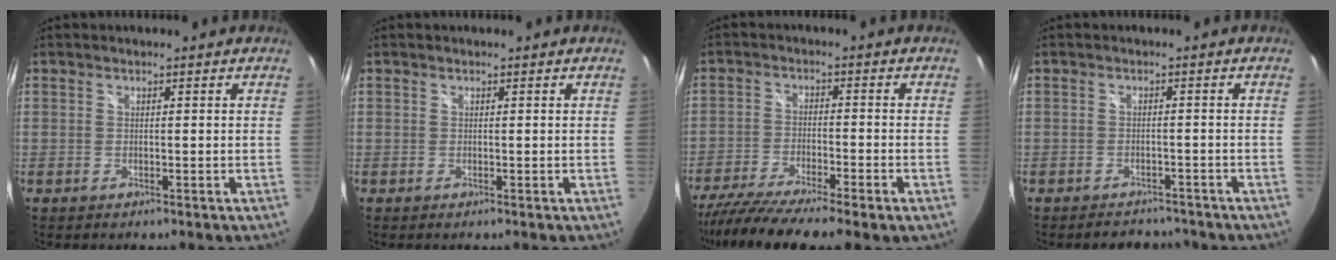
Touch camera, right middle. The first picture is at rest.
{"total": 0.0}
{"total": 13.5, "force": [-10.6, 1.2, 8.3], "torque": [-0.167, -0.049, -0.176]}
{"total": 5.5, "force": [-4.9, 2.4, 0.9], "torque": [-0.019, 0.008, -0.062]}